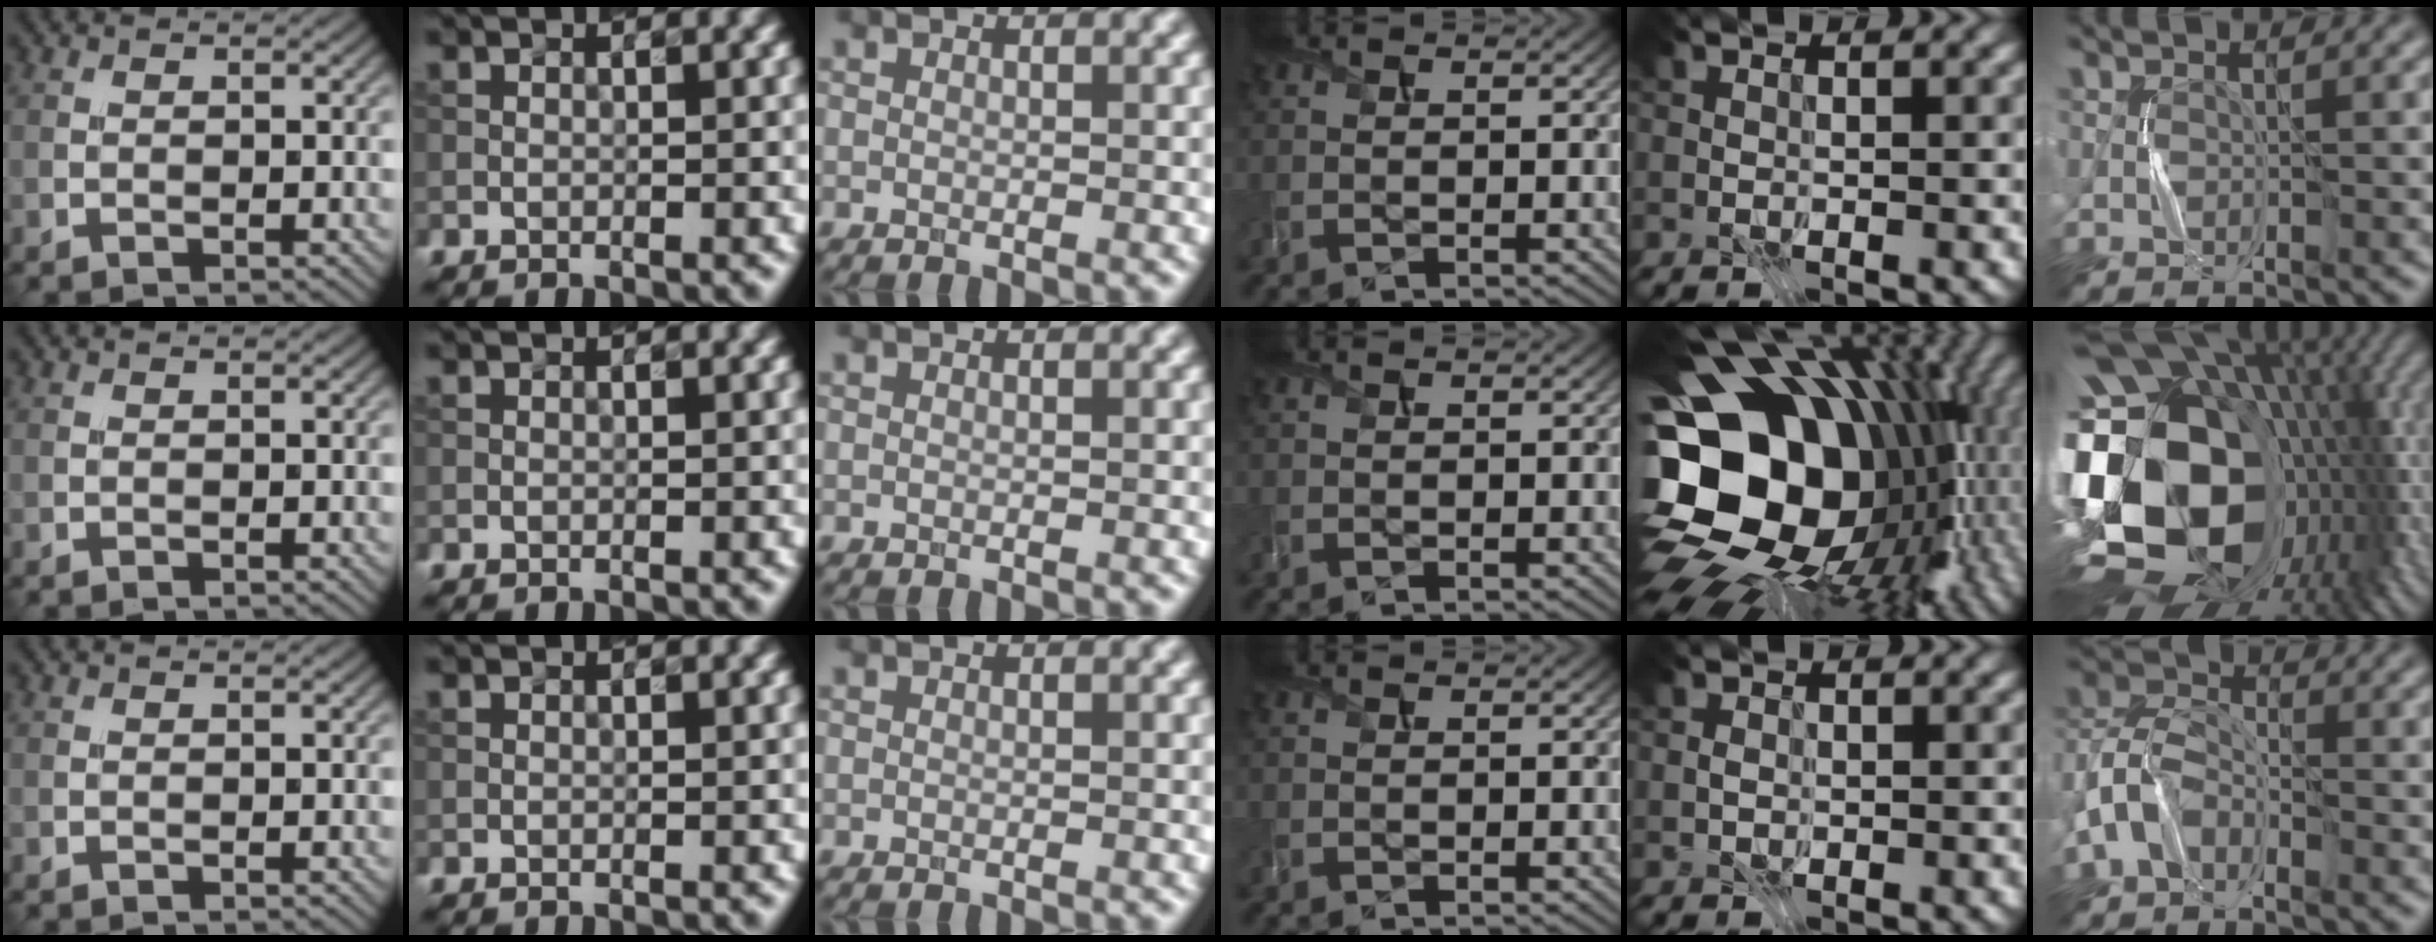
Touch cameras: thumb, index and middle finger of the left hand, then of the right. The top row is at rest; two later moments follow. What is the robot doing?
{"motion": "press", "object": "stapler"}